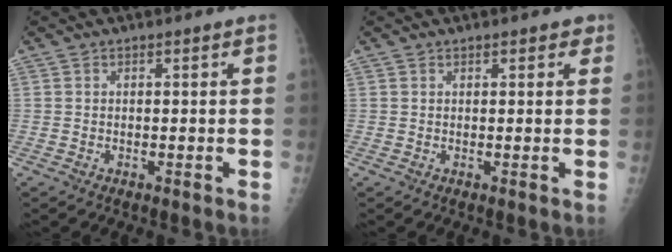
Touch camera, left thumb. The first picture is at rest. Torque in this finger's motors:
{"motor_torque": [-0.18, -0.02, -0.31, -0.16, 0.03]}